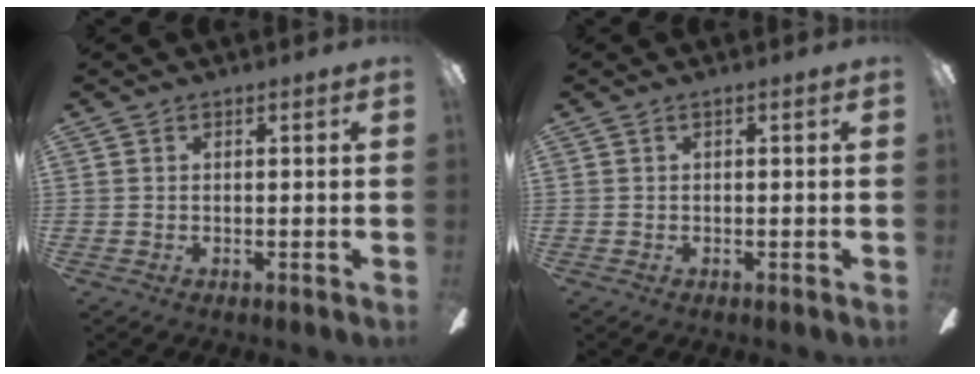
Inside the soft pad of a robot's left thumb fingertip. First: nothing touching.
{"total": 0.0}